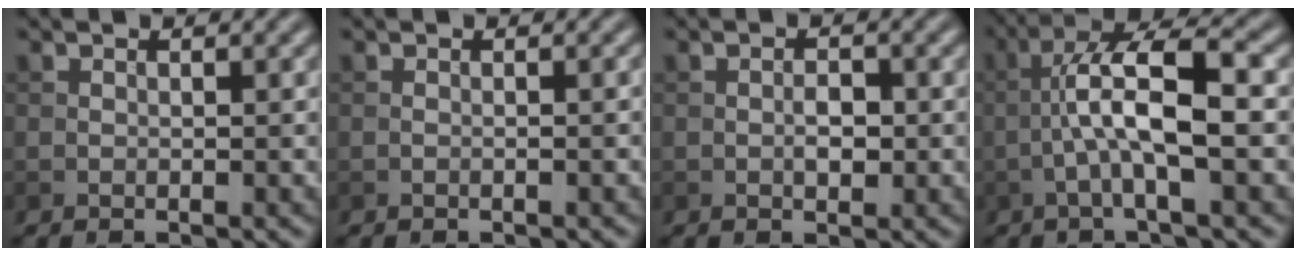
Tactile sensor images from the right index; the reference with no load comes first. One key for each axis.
{"total": 0.8, "fx": -0.2, "fy": 0.2, "fz": 0.7, "tx": -0.010, "ty": -0.001, "tz": -0.009}
{"total": 1.7, "fx": -0.2, "fy": 0.9, "fz": 1.5, "tx": -0.023, "ty": 0.002, "tz": -0.005}
{"total": 6.9, "fx": -1.0, "fy": 1.6, "fz": 6.7, "tx": -0.126, "ty": 0.021, "tz": -0.022}